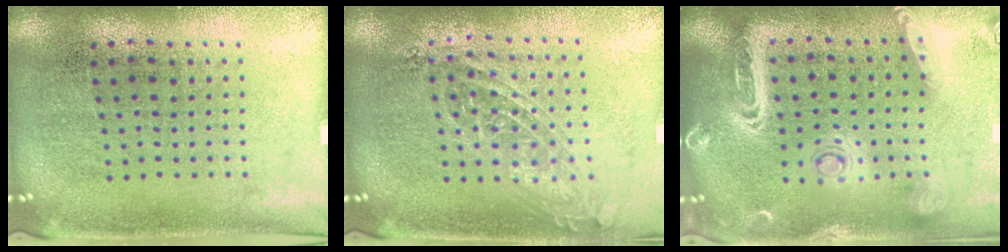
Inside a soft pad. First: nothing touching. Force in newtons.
{"total": 1.4, "press": 1.2, "slide": 0.7}
{"total": 2.8, "press": 2.5, "slide": 1.4}